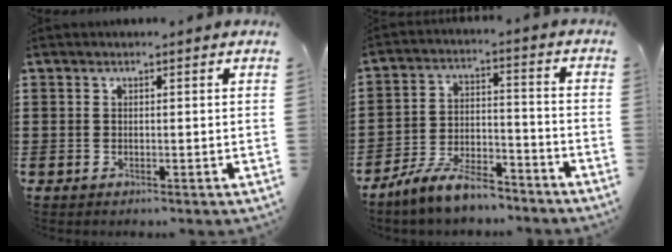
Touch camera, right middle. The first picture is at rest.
{"total": 8.3, "force": [-7.2, 1.9, 3.7], "torque": [-0.076, 0.014, -0.137]}